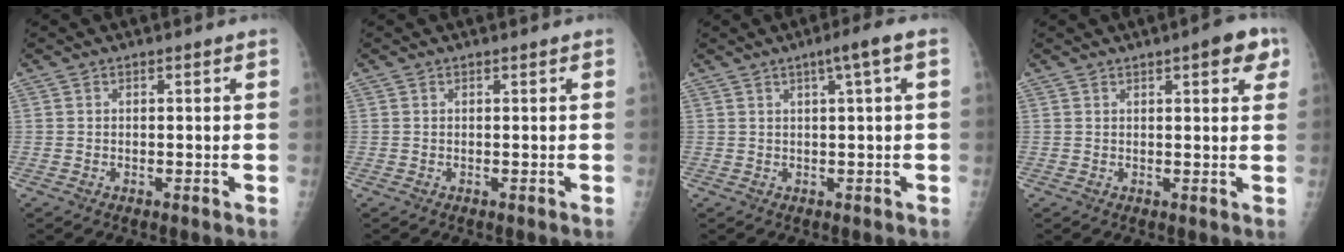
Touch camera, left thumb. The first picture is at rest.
{"total": 0.0}
{"total": 3.8, "force": [1.3, -0.3, 3.6], "torque": [-0.060, 0.009, 0.022]}
{"total": 5.8, "force": [2.9, 1.9, 4.7], "torque": [-0.039, -0.004, 0.029]}